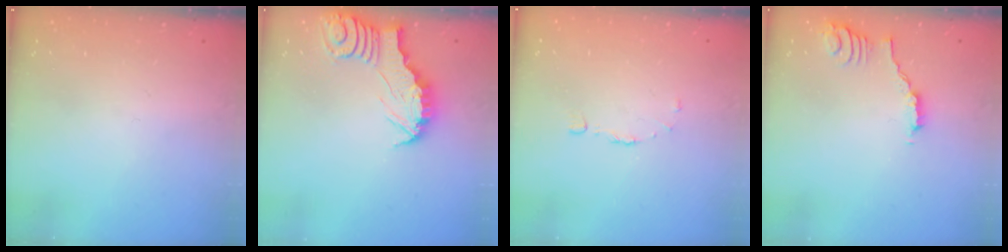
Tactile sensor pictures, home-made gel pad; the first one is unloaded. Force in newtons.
{"total": 2.9, "press": 2.9, "slide": 0.3}
{"total": 2.9, "press": 2.9, "slide": 0.2}
{"total": 2.0, "press": 2.0, "slide": 0.5}